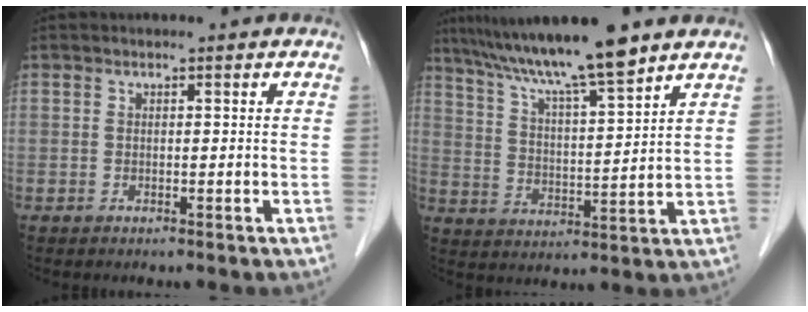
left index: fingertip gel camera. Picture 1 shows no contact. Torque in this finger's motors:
{"motor_torque": [0.42, -0.57, 0.41, 0.09]}